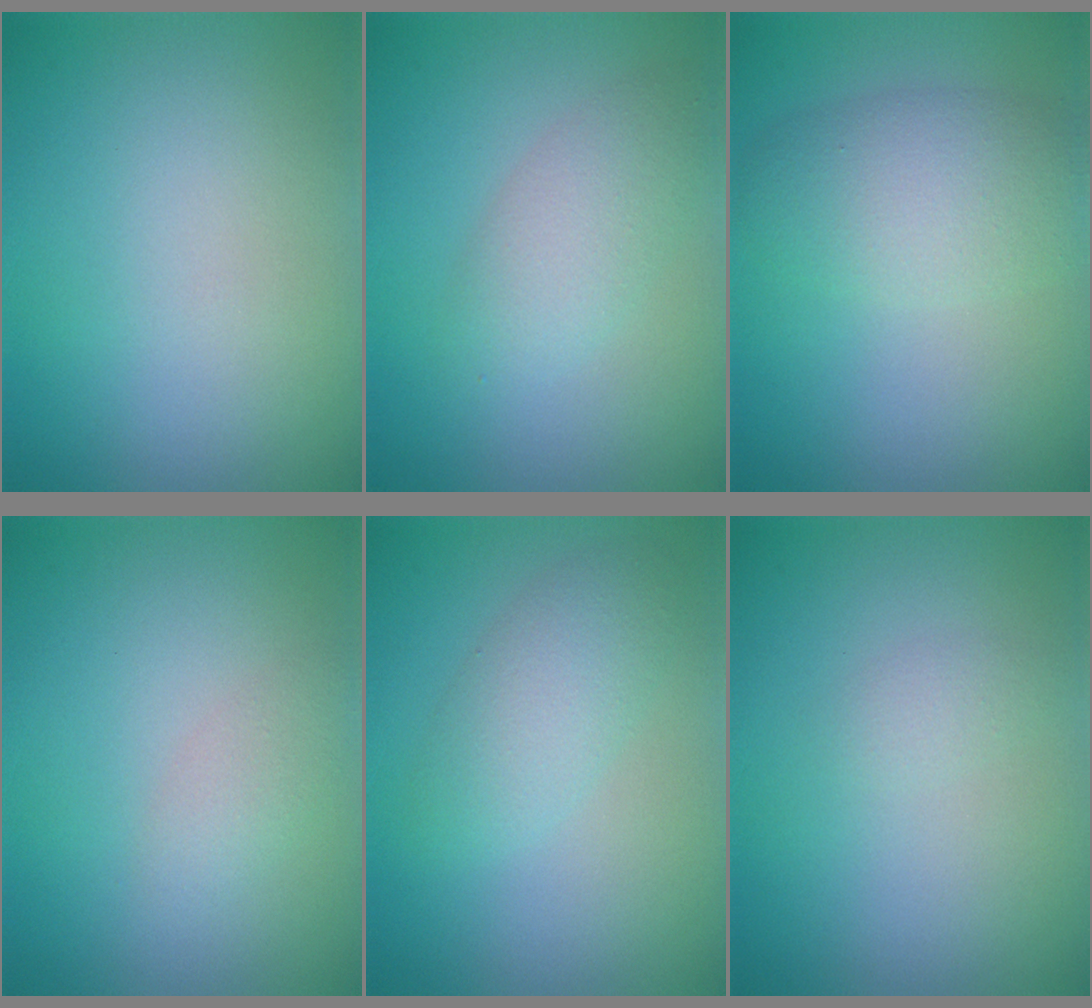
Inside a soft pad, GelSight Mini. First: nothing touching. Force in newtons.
{"total": 2.8, "press": 2.8, "slide": 0.2}
{"total": 4.4, "press": 4.4, "slide": 0.1}
{"total": 1.5, "press": 1.5, "slide": 0.1}
{"total": 2.8, "press": 2.8, "slide": 0.1}
{"total": 0.9, "press": 0.9, "slide": 0.0}